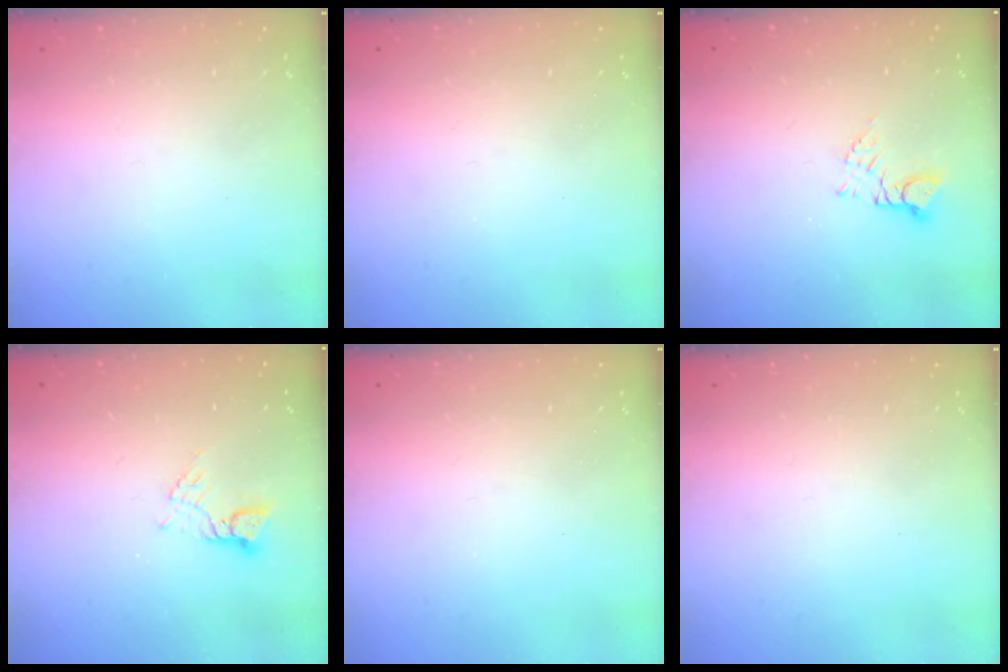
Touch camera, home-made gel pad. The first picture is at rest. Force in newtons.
{"total": 0.0}
{"total": 2.8, "press": 2.8, "slide": 0.5}
{"total": 2.6, "press": 2.6, "slide": 0.3}
{"total": 0.0}
{"total": 0.0}